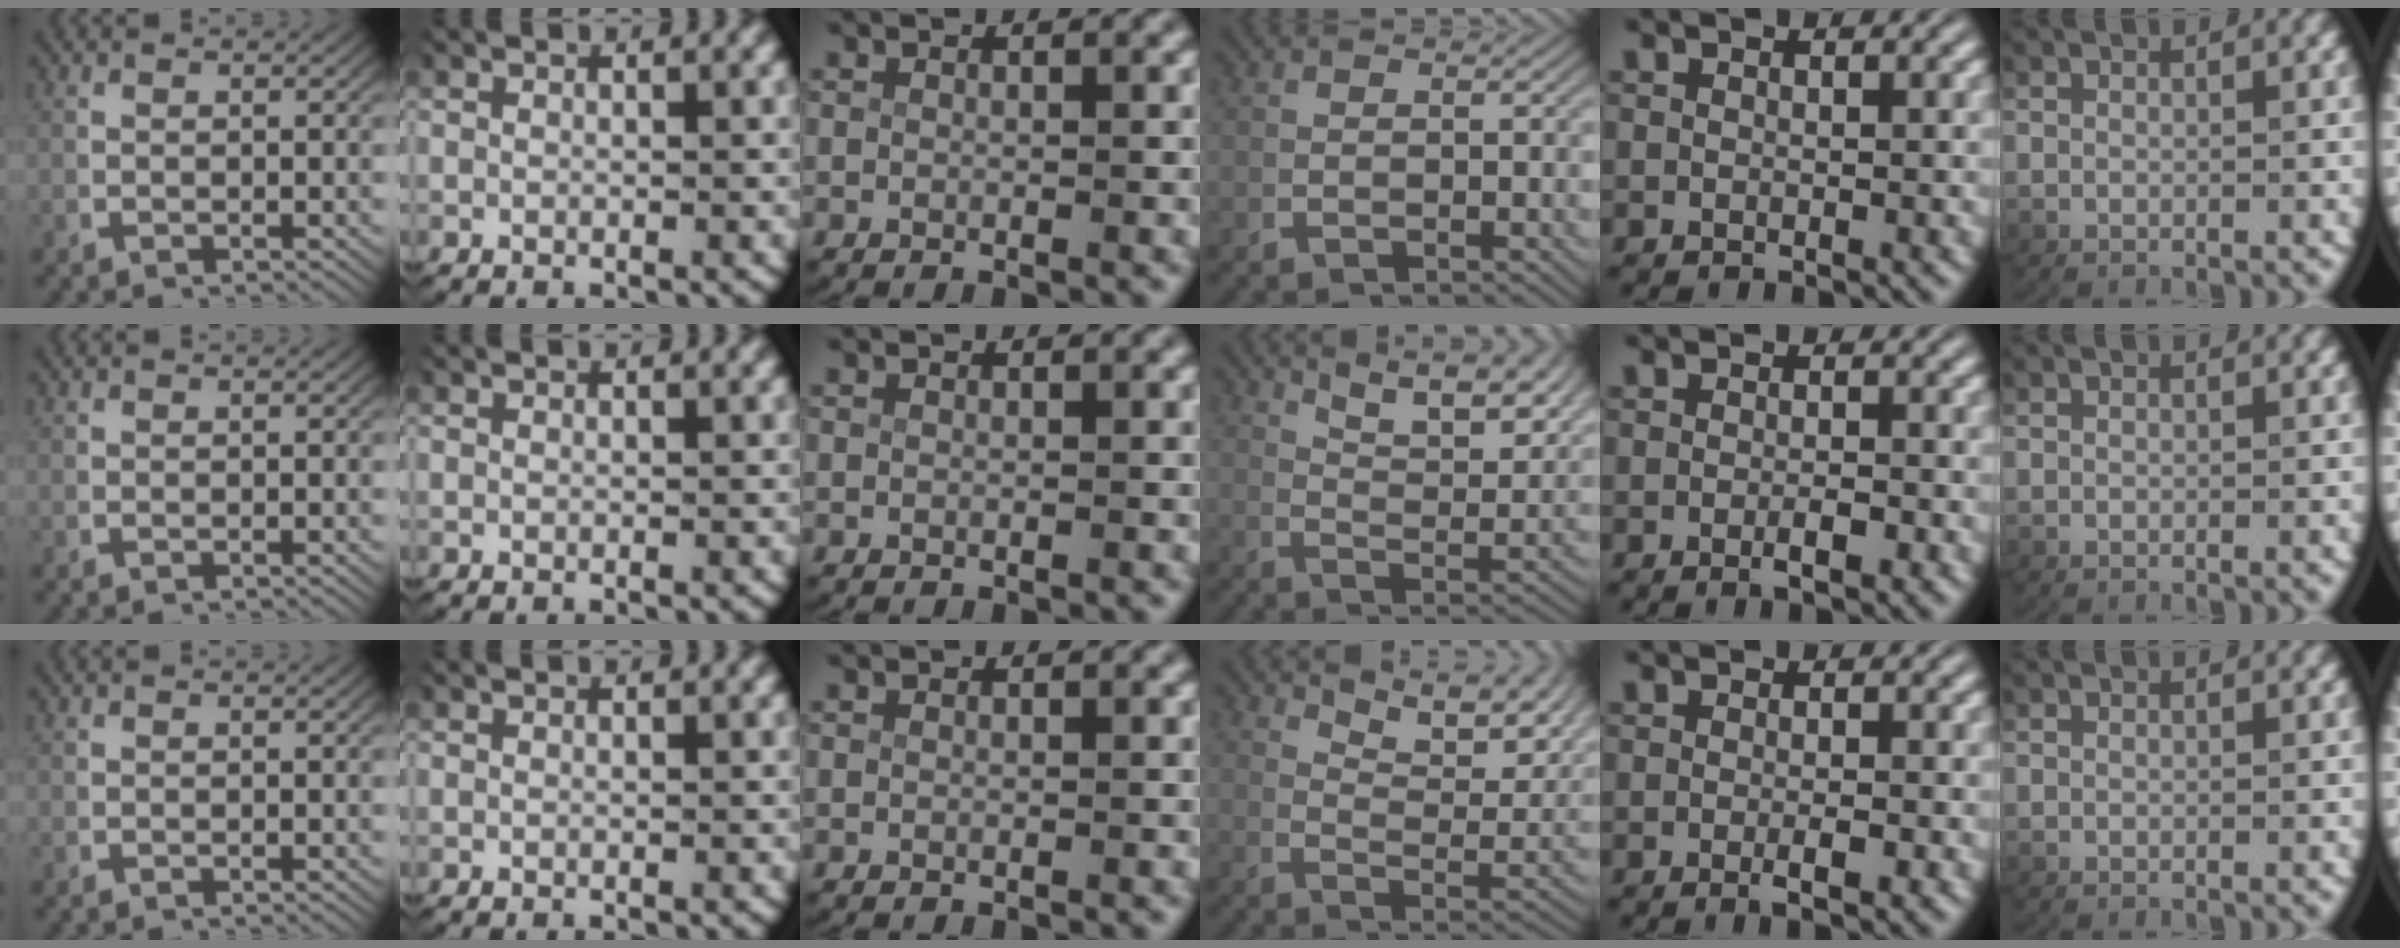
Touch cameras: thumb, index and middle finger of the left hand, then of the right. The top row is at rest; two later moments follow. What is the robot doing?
{"motion": "lift_and_place", "object": "map"}